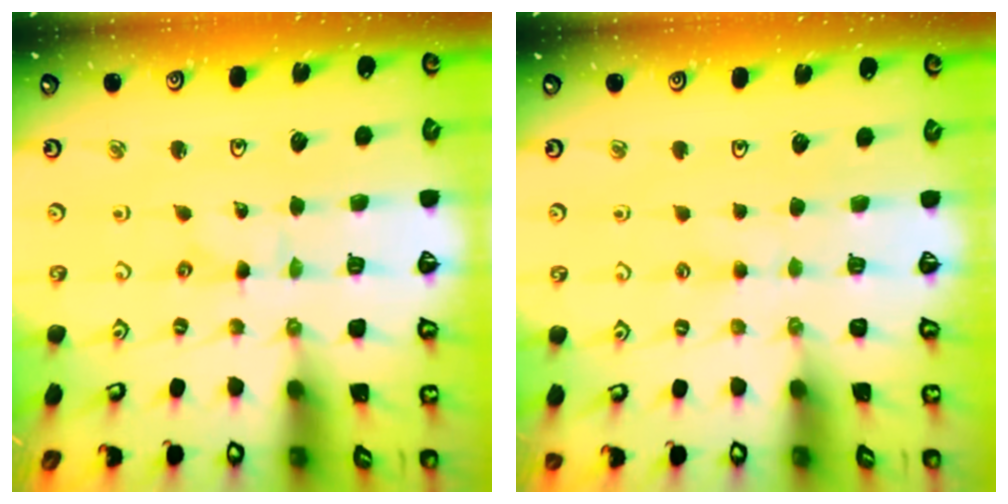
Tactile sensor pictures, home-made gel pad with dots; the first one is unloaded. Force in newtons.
{"total": 2.3, "press": 2.3, "slide": 0.4}